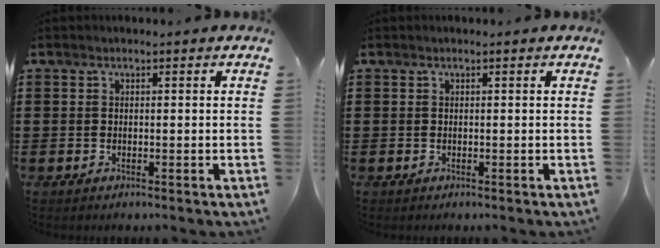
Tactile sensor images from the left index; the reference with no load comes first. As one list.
[{"total": 0.0}]